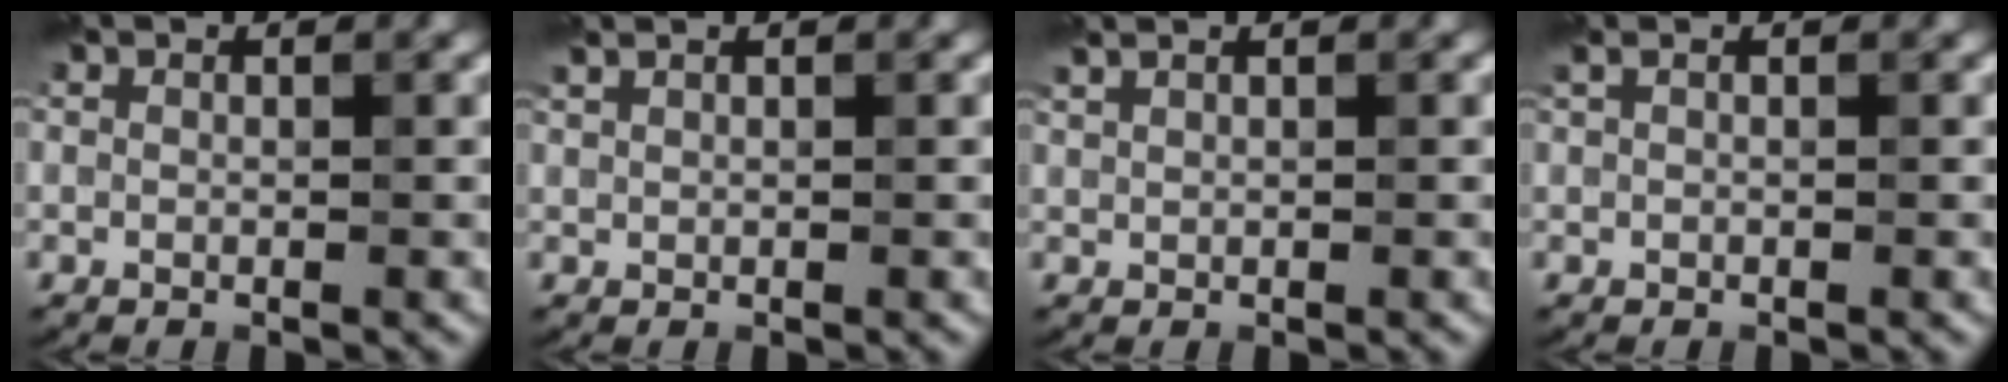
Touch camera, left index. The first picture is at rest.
{"total": 1.1, "force": [0.9, 0.3, 0.5], "torque": [-0.012, 0.000, 0.016]}
{"total": 1.4, "force": [1.1, 0.5, 0.7], "torque": [-0.015, 0.002, 0.018]}
{"total": 0.8, "force": [0.3, 0.2, 0.7], "torque": [-0.016, 0.004, 0.005]}